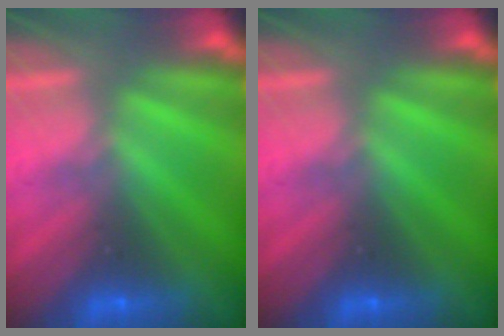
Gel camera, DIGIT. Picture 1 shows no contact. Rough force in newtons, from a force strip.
{"total": 0.0}